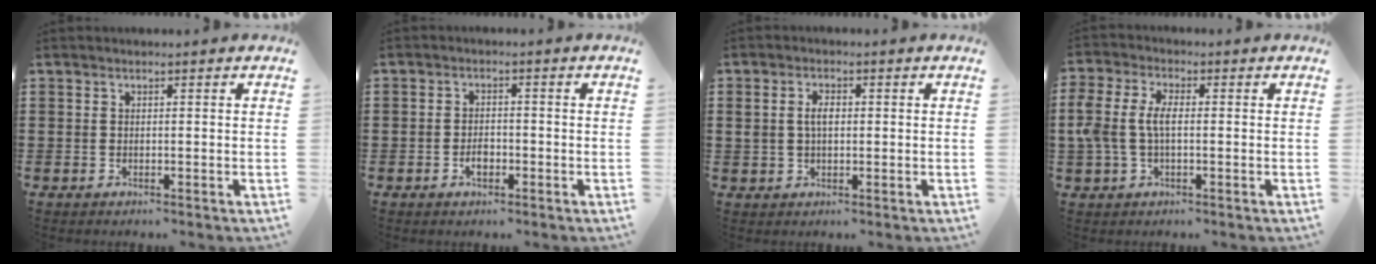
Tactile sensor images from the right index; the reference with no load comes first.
{"total": 2.4, "force": [-1.0, 1.3, 1.8], "torque": [-0.036, 0.002, -0.018]}
{"total": 2.9, "force": [0.4, 1.6, 2.4], "torque": [-0.049, 0.009, 0.006]}
{"total": 5.1, "force": [-0.2, 2.6, 4.4], "torque": [-0.113, -0.003, -0.012]}